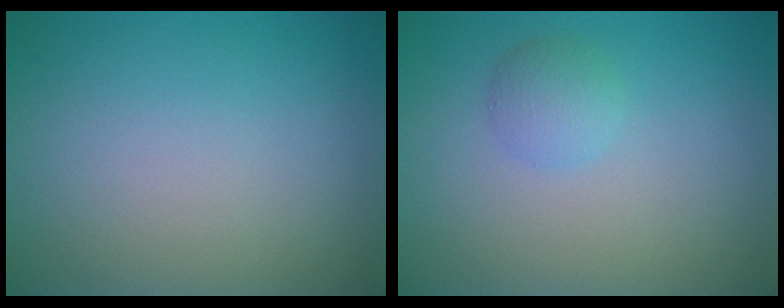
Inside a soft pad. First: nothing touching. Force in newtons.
{"total": 1.7, "press": 1.7, "slide": 0.1}